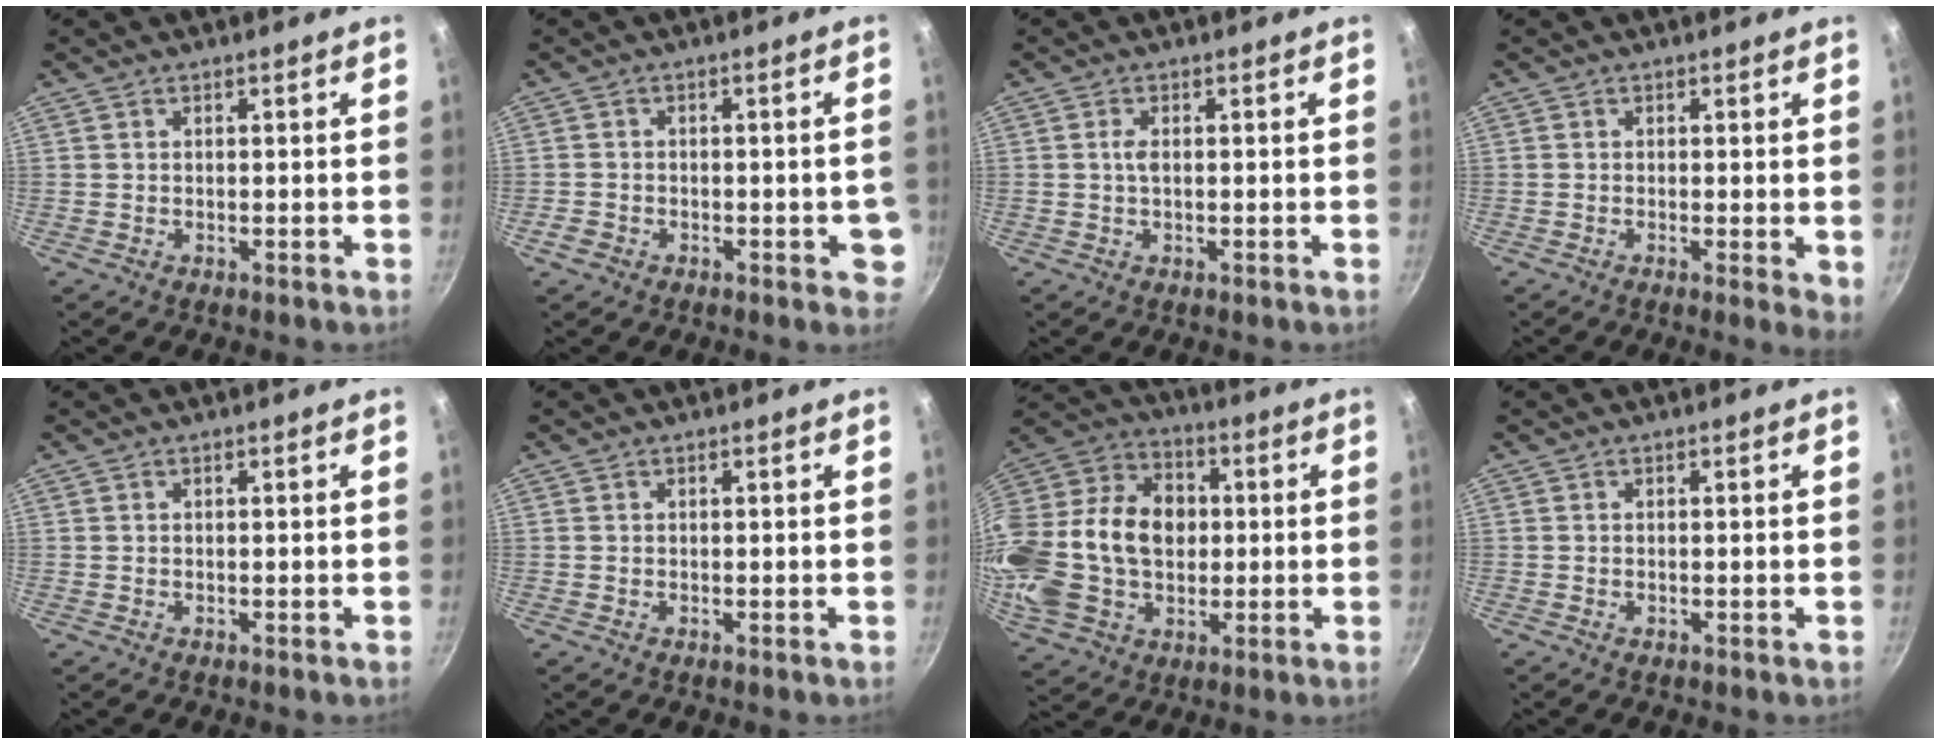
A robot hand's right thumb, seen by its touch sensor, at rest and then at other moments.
{"total": 5.2, "force": [-1.9, 3.4, 3.5], "torque": [-0.022, 0.016, -0.025]}
{"total": 1.5, "force": [0.1, 0.7, 1.3], "torque": [-0.031, 0.002, 0.001]}
{"total": 3.0, "force": [-0.2, 0.9, 2.8], "torque": [-0.037, -0.011, -0.005]}
{"total": 0.0}
{"total": 0.0}
{"total": 26.3, "force": [0.6, 19.7, 17.5], "torque": [-0.347, 0.033, 0.014]}
{"total": 0.0}